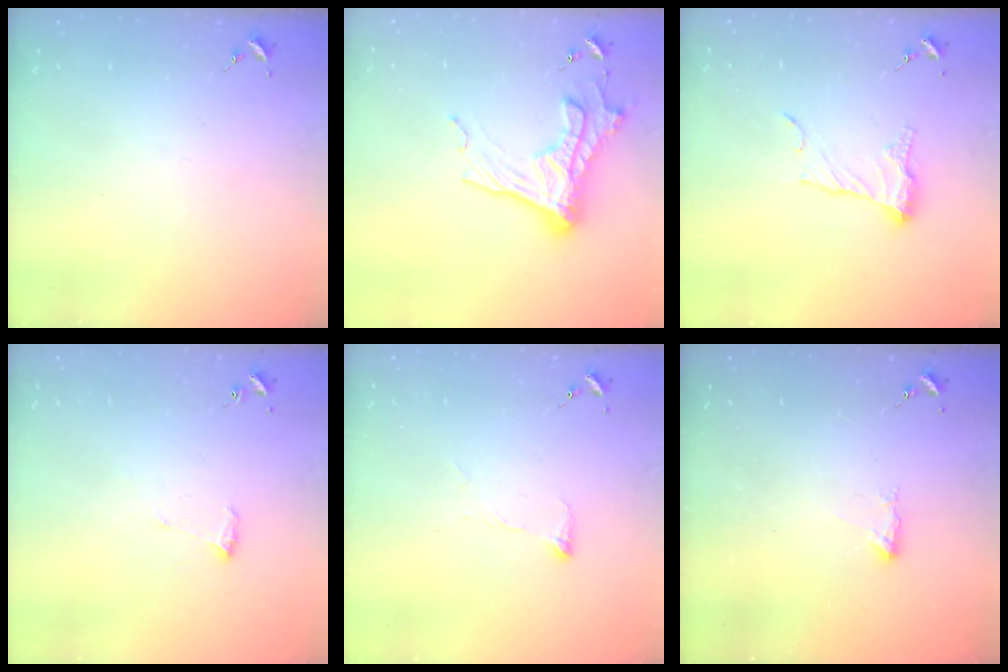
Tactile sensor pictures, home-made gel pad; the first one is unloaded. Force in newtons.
{"total": 17.0, "press": 16.9, "slide": 1.4}
{"total": 10.7, "press": 10.7, "slide": 0.5}
{"total": 6.1, "press": 6.0, "slide": 0.9}
{"total": 5.8, "press": 5.7, "slide": 1.0}
{"total": 5.2, "press": 5.2, "slide": 0.8}